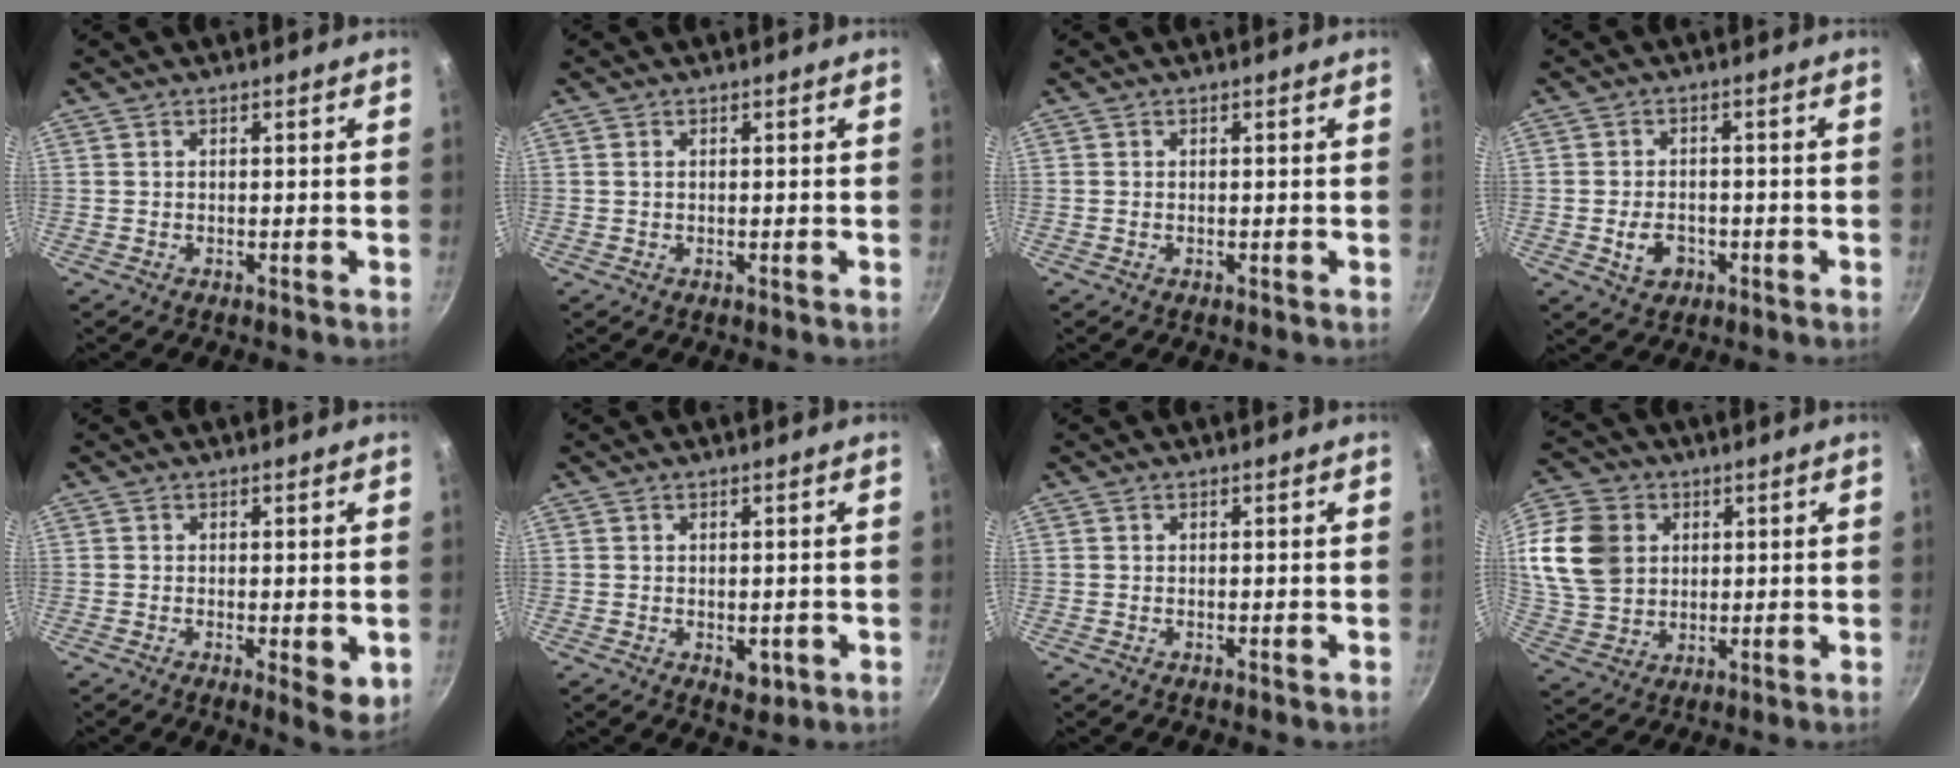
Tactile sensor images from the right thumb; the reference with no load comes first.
{"total": 0.5, "force": [0.2, 0.4, 0.3], "torque": [-0.007, 0.001, 0.003]}
{"total": 0.0}
{"total": 5.0, "force": [-1.6, 3.7, 2.9], "torque": [-0.040, 0.013, -0.022]}
{"total": 5.0, "force": [-0.8, 1.9, 4.5], "torque": [-0.059, -0.013, -0.009]}
{"total": 3.2, "force": [-0.7, 2.1, 2.3], "torque": [-0.026, -0.002, -0.005]}
{"total": 0.0}
{"total": 16.3, "force": [4.2, 13.1, 8.7], "torque": [-0.160, -0.006, 0.085]}